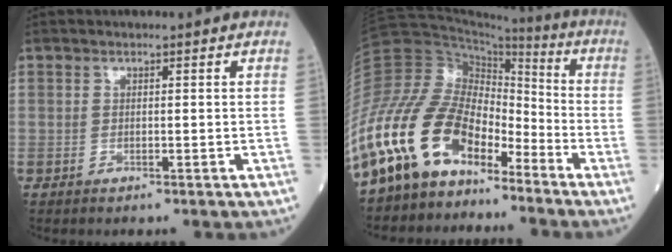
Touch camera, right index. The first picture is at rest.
{"total": 17.5, "force": [-12.3, 8.4, 9.2], "torque": [-0.200, 0.043, -0.233]}